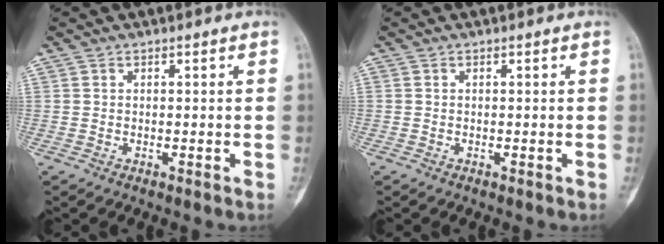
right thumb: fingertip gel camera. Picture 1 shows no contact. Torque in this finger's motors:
{"motor_torque": [0.00, 0.00, 0.05, 0.03, 0.03]}